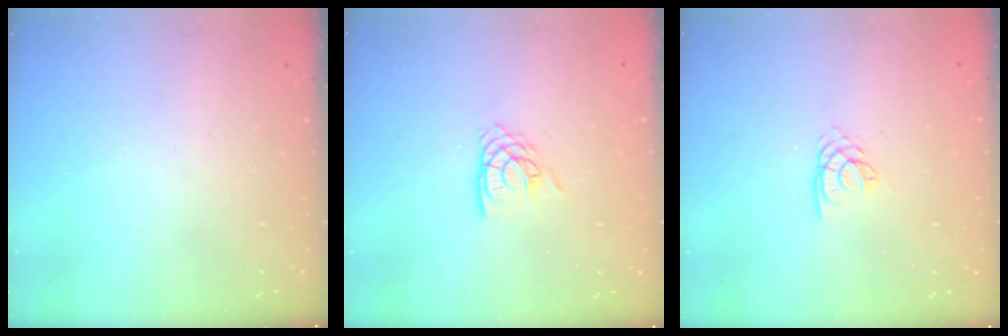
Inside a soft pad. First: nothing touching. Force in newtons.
{"total": 7.4, "press": 7.3, "slide": 0.5}
{"total": 2.1, "press": 2.1, "slide": 0.1}